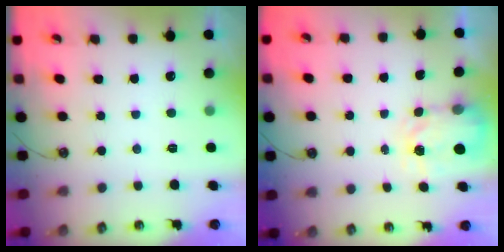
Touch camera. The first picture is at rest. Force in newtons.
{"total": 3.6, "press": 3.6, "slide": 0.6}